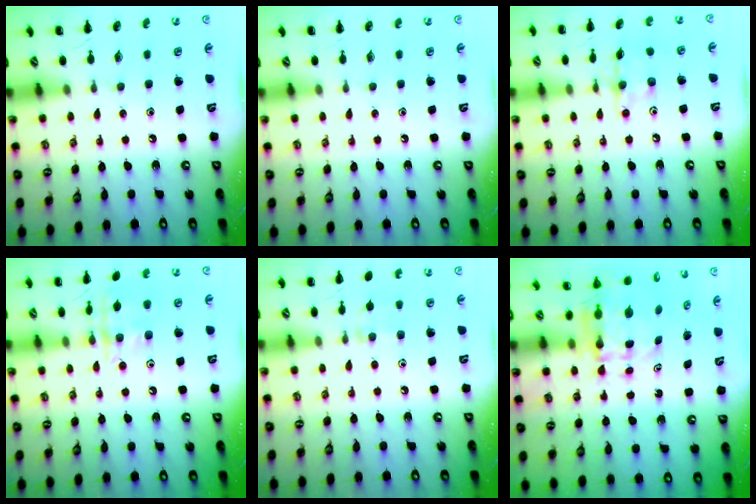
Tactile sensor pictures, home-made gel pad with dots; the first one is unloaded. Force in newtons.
{"total": 0.0}
{"total": 8.7, "press": 8.7, "slide": 0.5}
{"total": 11.9, "press": 11.9, "slide": 0.6}
{"total": 6.4, "press": 6.0, "slide": 2.3}
{"total": 5.5, "press": 5.4, "slide": 0.9}